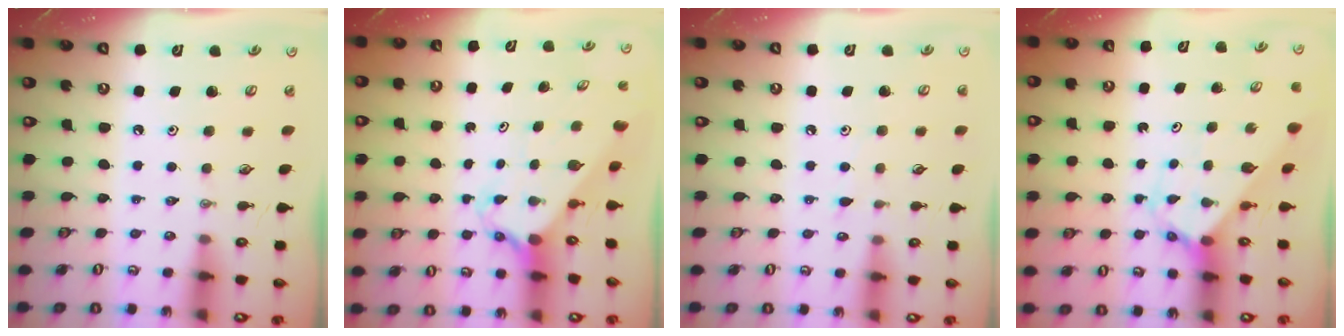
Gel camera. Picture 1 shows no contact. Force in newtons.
{"total": 2.7, "press": 2.7, "slide": 0.3}
{"total": 6.0, "press": 6.0, "slide": 0.4}
{"total": 2.6, "press": 2.6, "slide": 0.2}